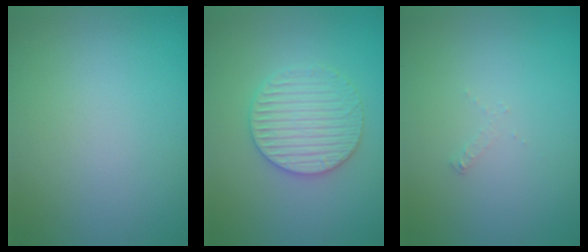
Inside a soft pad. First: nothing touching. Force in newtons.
{"total": 3.5, "press": 3.5, "slide": 0.7}
{"total": 0.5, "press": 0.5, "slide": 0.1}